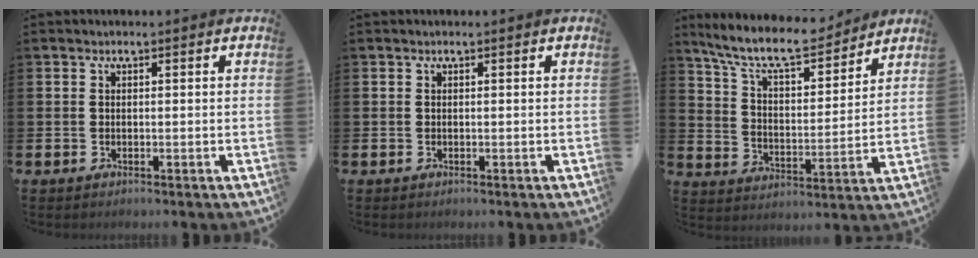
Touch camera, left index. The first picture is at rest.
{"total": 0.0}
{"total": 10.0, "force": [9.0, 2.1, 3.8], "torque": [-0.109, -0.053, 0.158]}